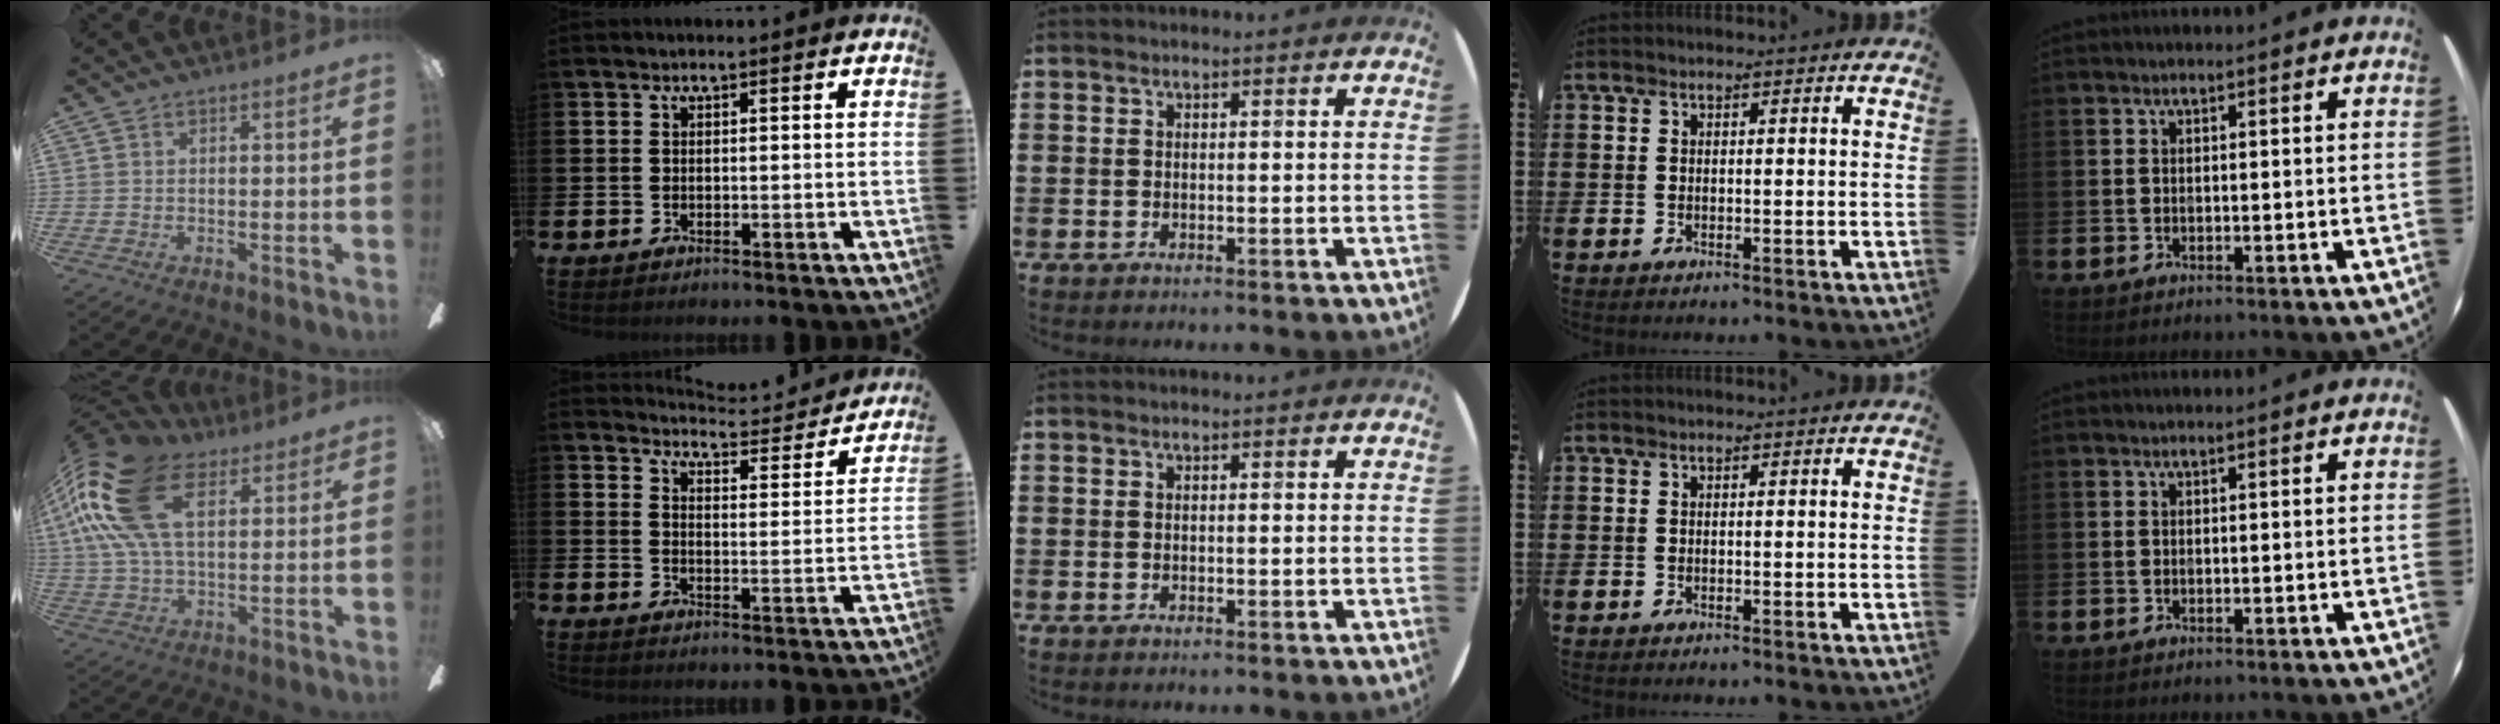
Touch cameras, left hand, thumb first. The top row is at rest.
{"thumb": {"total": 22.1, "force": [8.6, 12.3, 16.2], "torque": [-0.365, -0.006, 0.146]}, "index": {"total": 4.8, "force": [4.7, 0.5, 0.6], "torque": [-0.017, -0.041, 0.076]}}